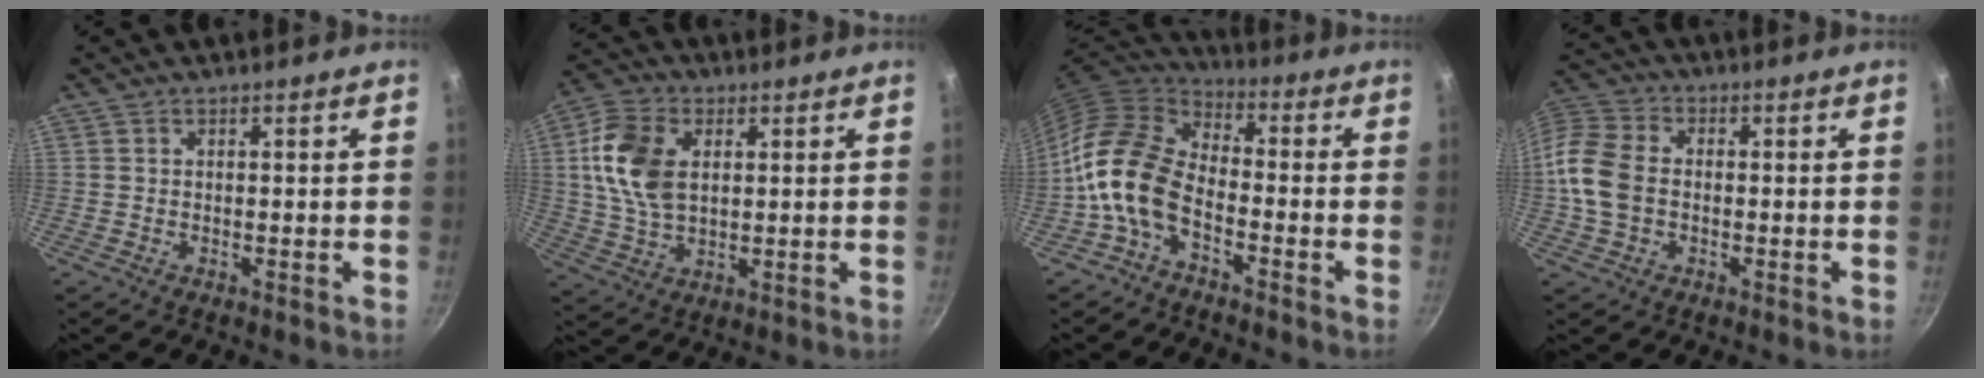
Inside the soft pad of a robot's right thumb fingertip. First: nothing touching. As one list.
[{"total": 12.2, "force": [2.4, 7.8, 9.1], "torque": [-0.163, 0.001, 0.043]}, {"total": 12.9, "force": [-5.3, 8.2, 8.4], "torque": [-0.144, 0.053, -0.127]}, {"total": 10.8, "force": [-1.0, 8.0, 7.2], "torque": [-0.136, 0.020, -0.037]}]